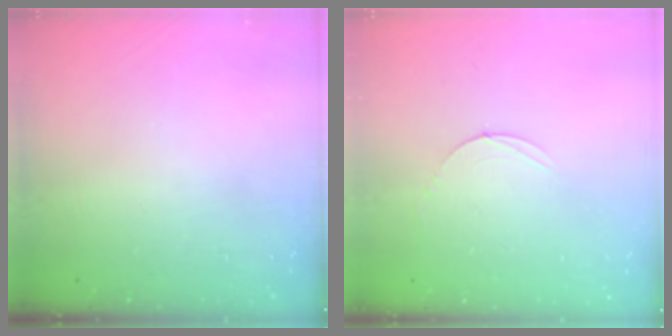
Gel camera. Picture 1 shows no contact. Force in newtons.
{"total": 2.8, "press": 2.8, "slide": 0.3}